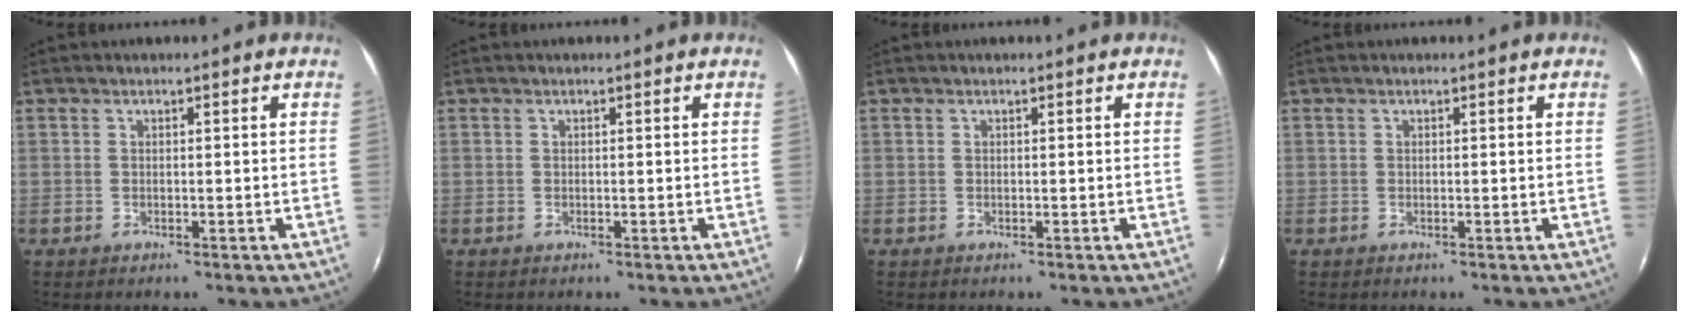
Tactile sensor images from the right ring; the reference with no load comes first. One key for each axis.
{"total": 0.0}
{"total": 0.0}
{"total": 0.0}